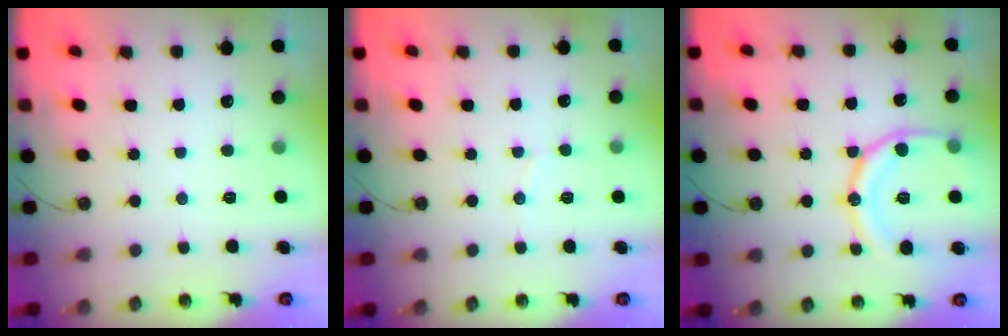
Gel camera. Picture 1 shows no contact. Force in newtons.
{"total": 3.0, "press": 3.0, "slide": 0.3}
{"total": 16.6, "press": 16.5, "slide": 1.8}